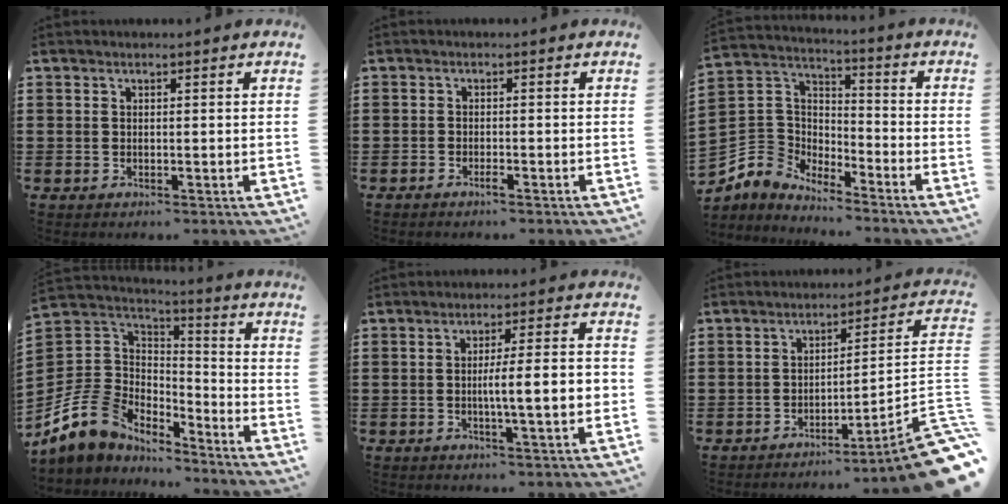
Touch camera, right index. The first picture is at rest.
{"total": 1.1, "force": [-0.9, 0.1, 0.6], "torque": [-0.013, -0.003, -0.017]}
{"total": 4.7, "force": [-2.9, 3.6, -1.0], "torque": [-0.017, -0.002, -0.066]}
{"total": 9.9, "force": [-6.4, 7.1, 2.6], "torque": [-0.102, 0.011, -0.124]}
{"total": 6.7, "force": [-1.1, 0.4, 6.6], "torque": [-0.113, -0.002, -0.023]}
{"total": 8.9, "force": [-5.6, 0.9, 6.9], "torque": [-0.091, -0.004, -0.109]}